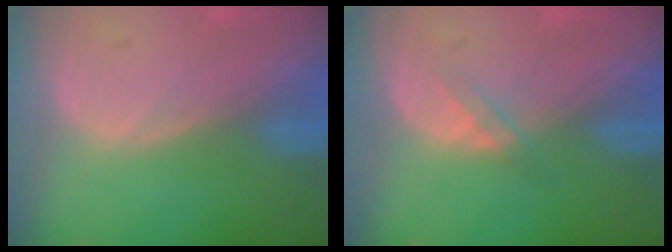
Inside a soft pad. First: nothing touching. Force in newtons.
{"total": 1.5, "press": 1.5, "slide": 0.1}